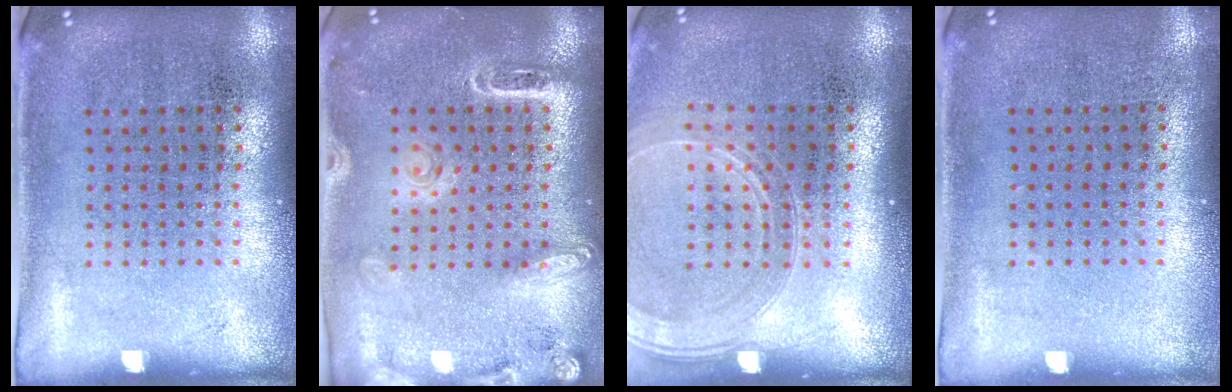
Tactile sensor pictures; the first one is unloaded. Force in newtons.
{"total": 1.9, "press": 1.7, "slide": 0.9}
{"total": 1.7, "press": 1.6, "slide": 0.7}
{"total": 0.0}